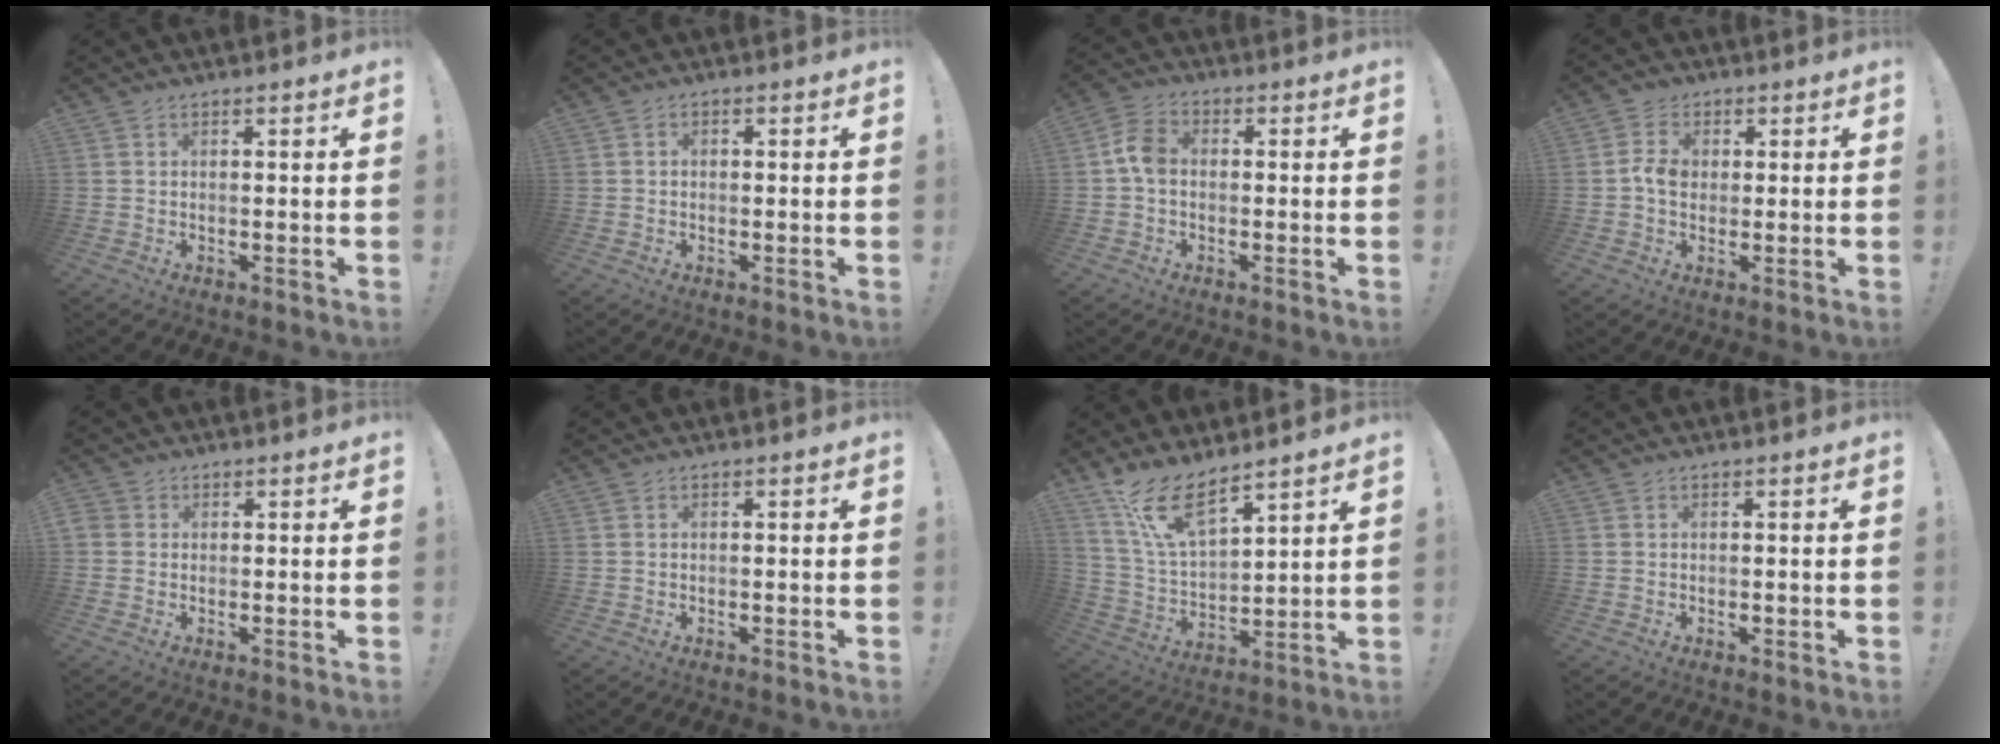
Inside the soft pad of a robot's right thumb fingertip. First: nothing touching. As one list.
[{"total": 1.0, "force": [-0.5, 0.6, 0.6], "torque": [-0.013, 0.005, -0.009]}, {"total": 6.6, "force": [-0.4, 4.5, 4.8], "torque": [-0.090, 0.016, -0.004]}, {"total": 5.8, "force": [0.1, 4.8, 3.2], "torque": [-0.056, 0.007, 0.001]}, {"total": 2.4, "force": [0.6, 2.1, 0.8], "torque": [-0.017, 0.005, 0.014]}, {"total": 0.0}, {"total": 12.9, "force": [10.0, 4.0, 7.1], "torque": [-0.148, -0.059, 0.187]}, {"total": 0.0}]